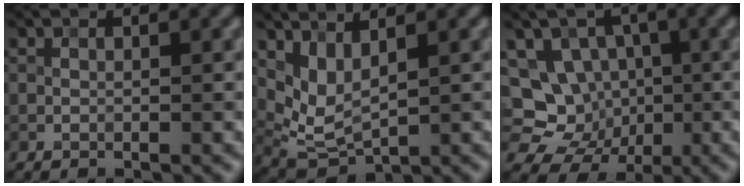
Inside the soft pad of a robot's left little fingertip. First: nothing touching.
{"total": 3.3, "force": [1.7, 1.5, 2.4], "torque": [-0.060, -0.016, 0.044]}
{"total": 8.3, "force": [-1.5, 7.6, 2.9], "torque": [-0.035, 0.023, -0.048]}